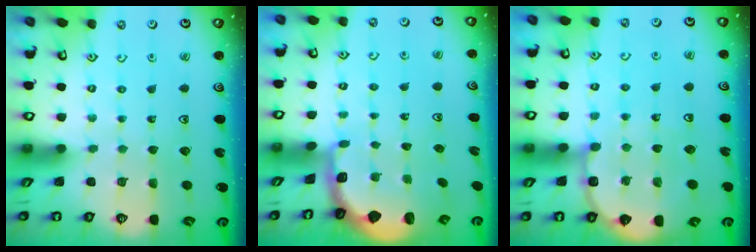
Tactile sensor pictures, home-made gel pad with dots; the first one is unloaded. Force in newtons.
{"total": 1.2, "press": 1.2, "slide": 0.2}
{"total": 6.6, "press": 6.4, "slide": 1.5}